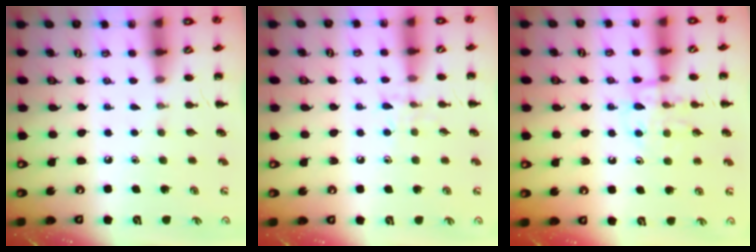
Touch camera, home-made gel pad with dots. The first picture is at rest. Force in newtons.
{"total": 5.3, "press": 5.2, "slide": 1.1}
{"total": 11.5, "press": 11.5, "slide": 1.1}